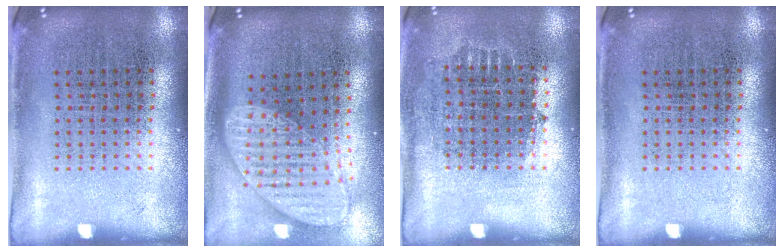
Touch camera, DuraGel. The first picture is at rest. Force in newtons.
{"total": 1.9, "press": 1.5, "slide": 1.1}
{"total": 0.7, "press": 0.7, "slide": 0.3}
{"total": 0.0}